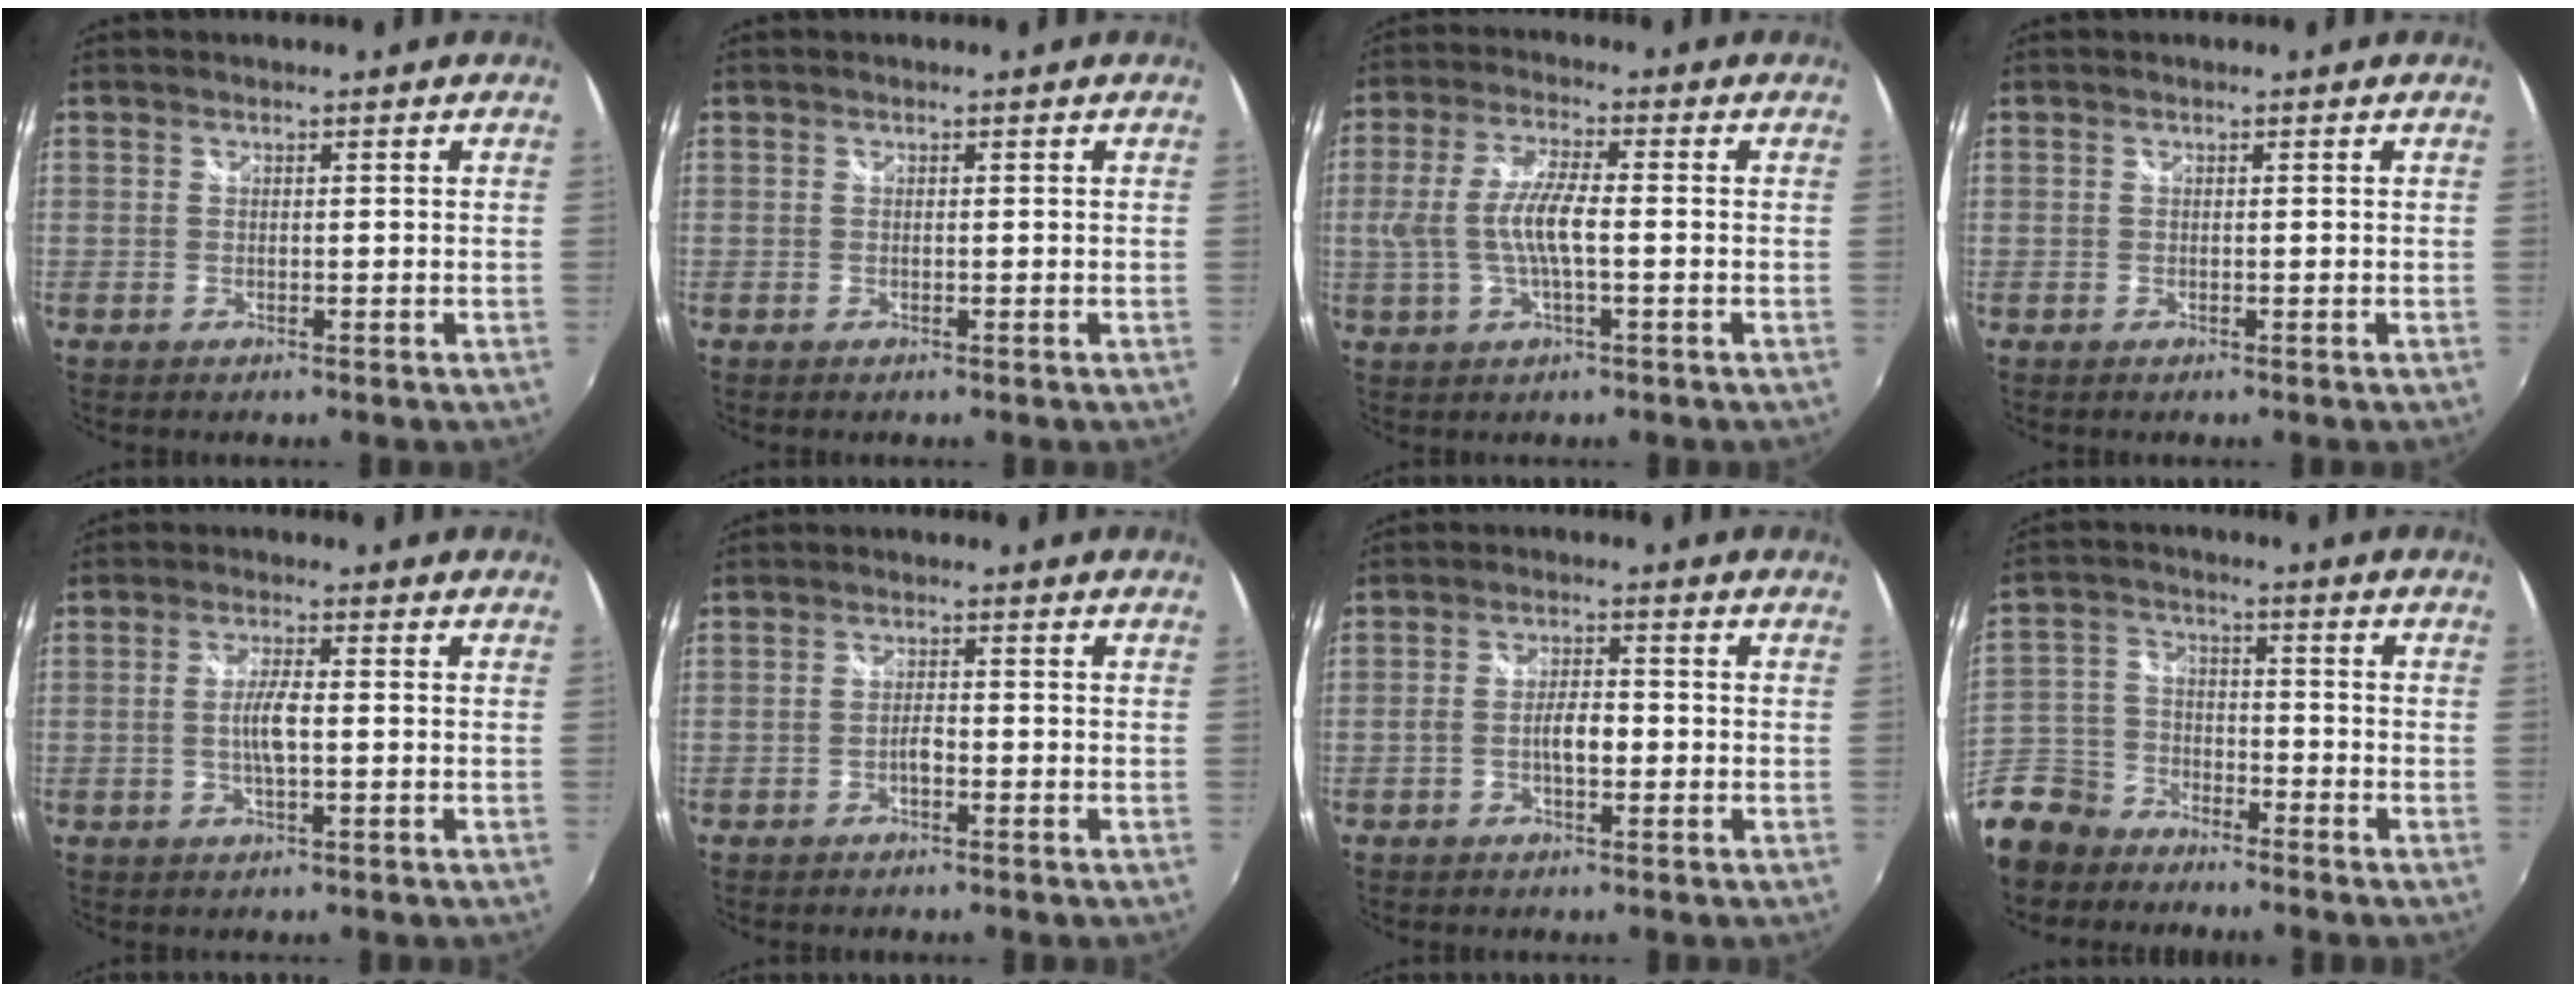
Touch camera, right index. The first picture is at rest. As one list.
[{"total": 0.0}, {"total": 8.7, "force": [-0.9, 2.1, 8.4], "torque": [-0.170, 0.000, -0.015]}, {"total": 0.0}, {"total": 4.5, "force": [-0.5, 1.0, 4.4], "torque": [-0.083, 0.000, -0.008]}, {"total": 1.7, "force": [-1.0, 0.5, 1.3], "torque": [-0.026, 0.003, -0.020]}, {"total": 4.1, "force": [-1.2, 1.4, 3.6], "torque": [-0.070, 0.005, -0.021]}, {"total": 14.4, "force": [-10.3, 8.8, 4.6], "torque": [-0.146, 0.008, -0.193]}]